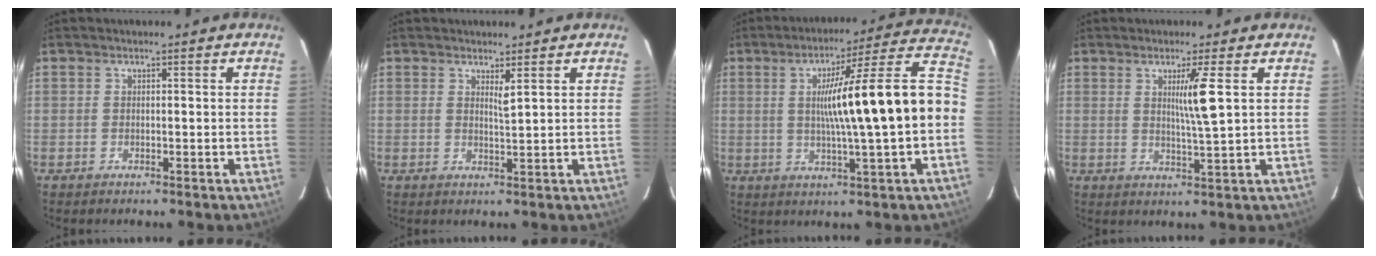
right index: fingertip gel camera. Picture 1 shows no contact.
{"total": 1.5, "force": [1.0, -0.2, 1.1], "torque": [-0.024, -0.008, 0.019]}
{"total": 18.4, "force": [-0.3, -0.4, 18.4], "torque": [-0.266, 0.023, -0.009]}
{"total": 5.0, "force": [1.4, -1.0, 4.6], "torque": [-0.085, -0.011, 0.028]}